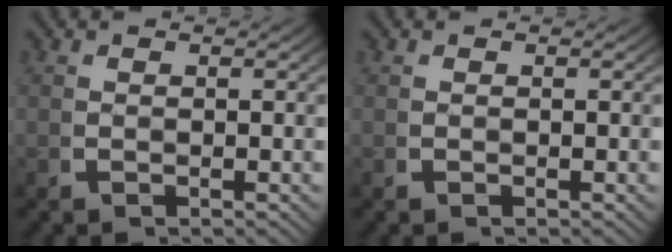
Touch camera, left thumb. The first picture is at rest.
{"total": 0.0}